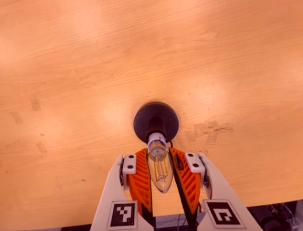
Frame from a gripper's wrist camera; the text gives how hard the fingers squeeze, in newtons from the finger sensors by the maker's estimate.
{"total": 14.3, "left": 13.9, "right": 14.7}